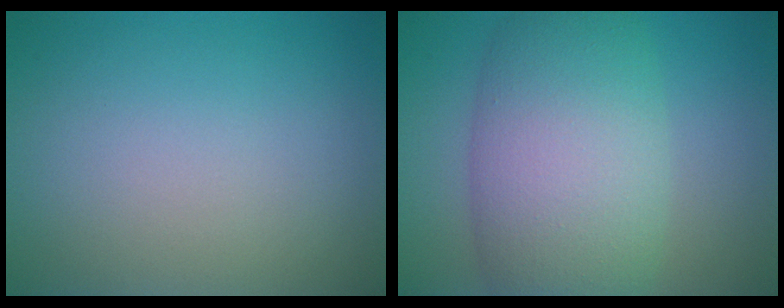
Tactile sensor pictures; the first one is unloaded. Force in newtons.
{"total": 9.8, "press": 9.8, "slide": 0.6}